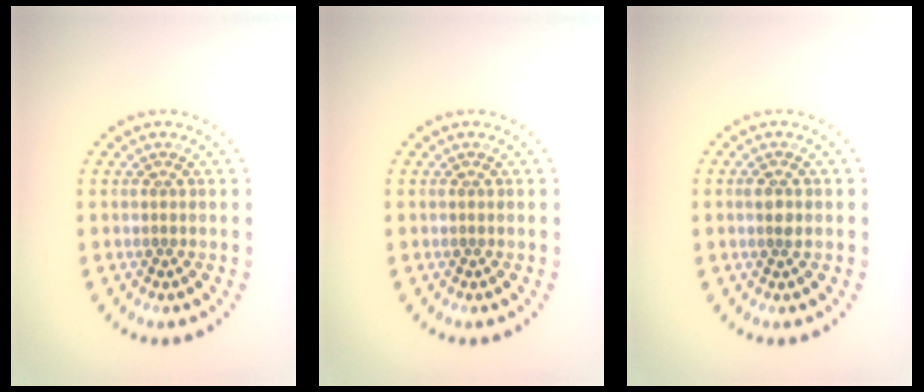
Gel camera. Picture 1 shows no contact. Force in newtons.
{"total": 0.0}
{"total": 1.4, "press": 1.3, "slide": 0.4}